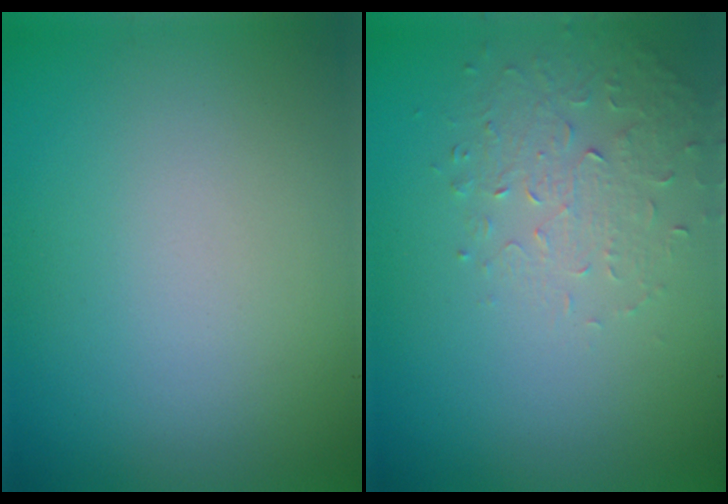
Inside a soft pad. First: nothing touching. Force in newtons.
{"total": 1.6, "press": 1.1, "slide": 1.2}